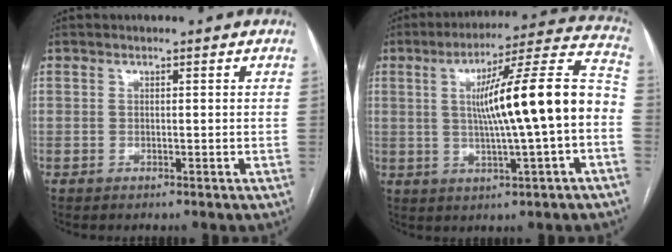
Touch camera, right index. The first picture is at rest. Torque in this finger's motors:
{"motor_torque": [0.84, -0.15, 0.49, 0.21]}